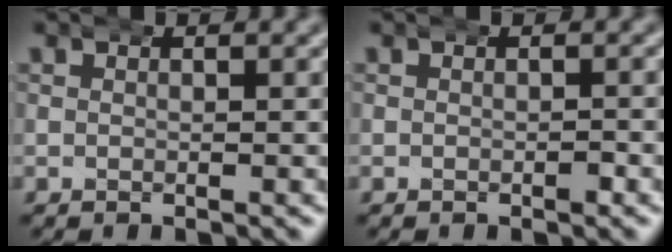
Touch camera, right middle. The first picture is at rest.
{"total": 0.6, "force": [-0.3, 0.3, 0.4], "torque": [-0.009, 0.003, -0.008]}